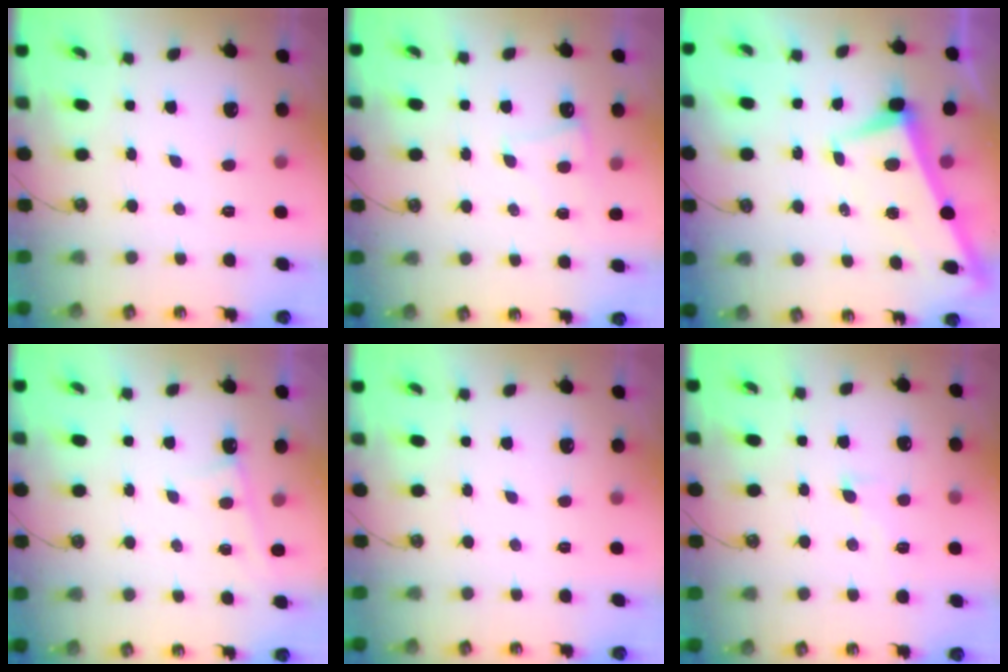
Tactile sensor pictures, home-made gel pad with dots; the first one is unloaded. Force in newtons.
{"total": 1.6, "press": 1.5, "slide": 0.4}
{"total": 3.0, "press": 2.9, "slide": 0.9}
{"total": 0.7, "press": 0.7, "slide": 0.2}
{"total": 0.0}
{"total": 2.1, "press": 2.0, "slide": 0.8}